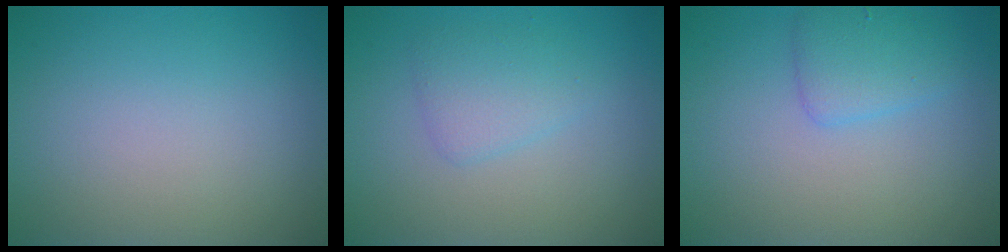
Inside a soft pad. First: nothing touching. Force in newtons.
{"total": 2.1, "press": 2.1, "slide": 0.0}
{"total": 2.4, "press": 2.4, "slide": 0.0}